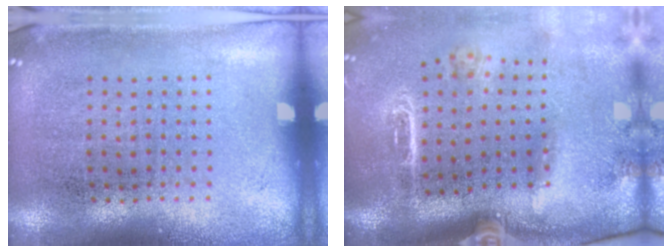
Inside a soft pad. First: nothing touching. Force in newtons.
{"total": 2.6, "press": 2.0, "slide": 1.7}